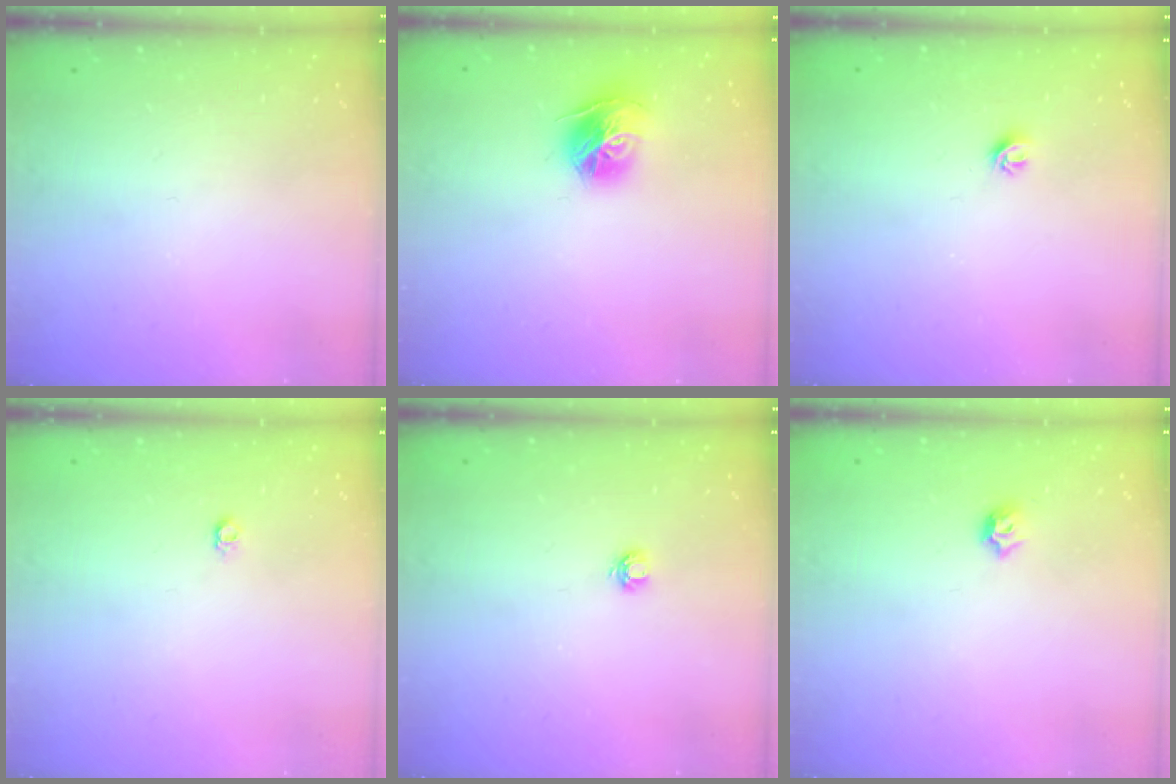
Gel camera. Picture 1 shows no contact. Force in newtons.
{"total": 12.5, "press": 12.4, "slide": 1.3}
{"total": 4.2, "press": 4.1, "slide": 0.7}
{"total": 3.7, "press": 3.7, "slide": 0.4}
{"total": 3.9, "press": 3.9, "slide": 0.5}
{"total": 3.8, "press": 3.8, "slide": 0.8}